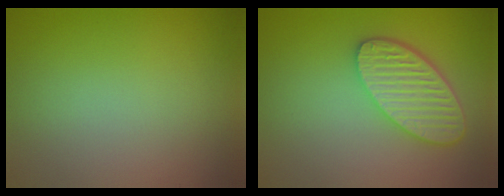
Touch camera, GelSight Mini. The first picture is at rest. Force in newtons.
{"total": 5.5, "press": 4.4, "slide": 3.3}